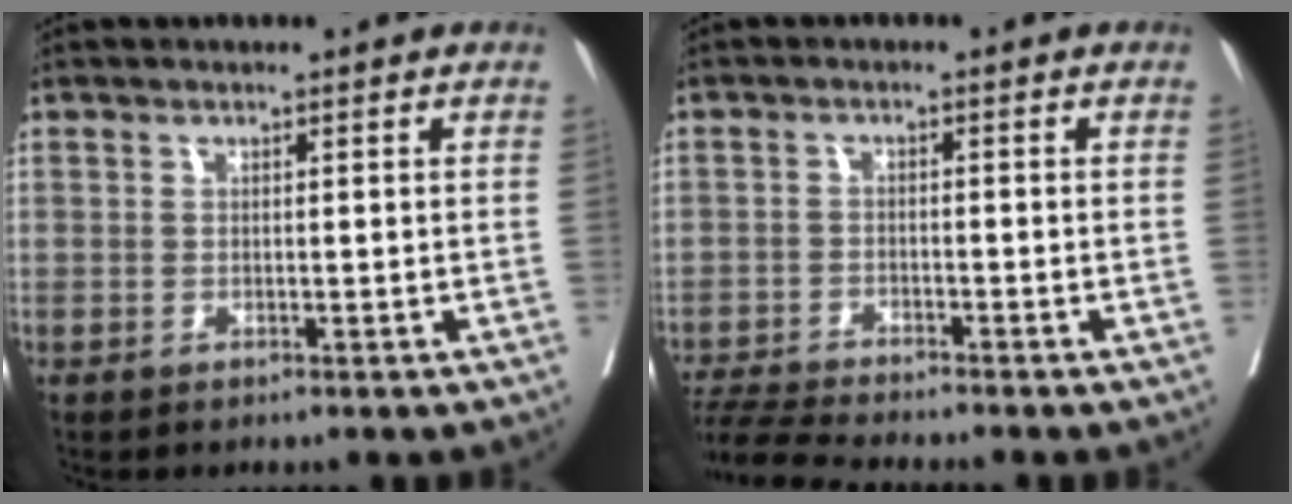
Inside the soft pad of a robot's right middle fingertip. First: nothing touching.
{"total": 6.2, "force": [-5.9, -1.0, 1.4], "torque": [-0.023, -0.016, -0.108]}